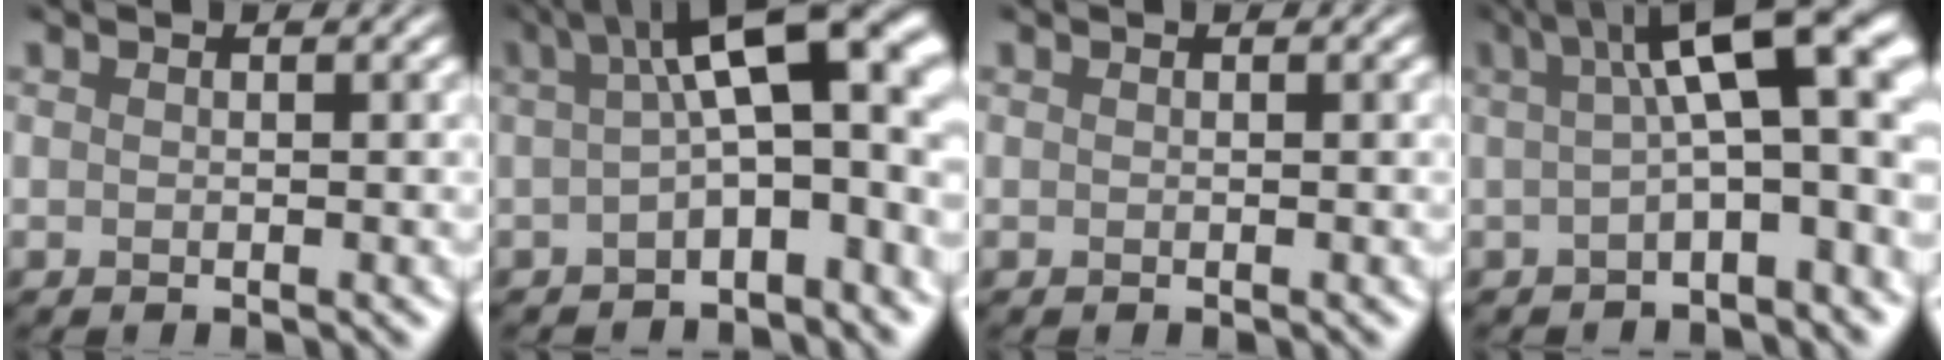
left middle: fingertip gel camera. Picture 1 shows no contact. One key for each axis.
{"total": 11.0, "fx": 1.2, "fy": 4.1, "fz": 10.1, "tx": -0.121, "ty": 0.022, "tz": 0.009}
{"total": 0.0}
{"total": 10.0, "fx": 1.9, "fy": 3.0, "fz": 9.4, "tx": -0.117, "ty": 0.025, "tz": 0.021}